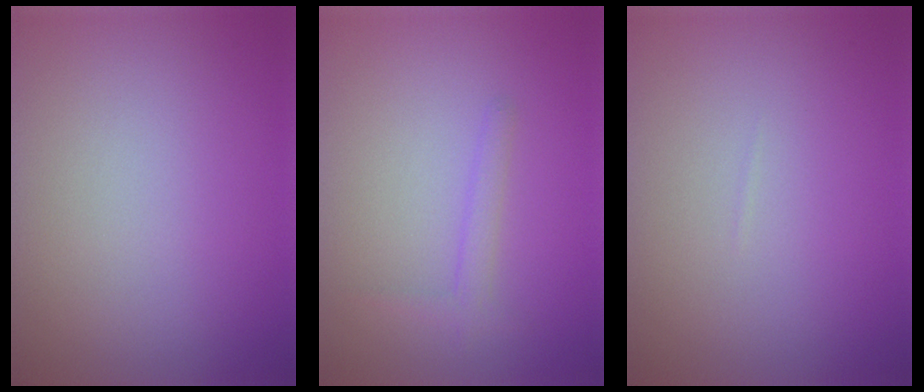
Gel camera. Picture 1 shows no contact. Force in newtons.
{"total": 1.3, "press": 1.3, "slide": 0.0}
{"total": 0.0}